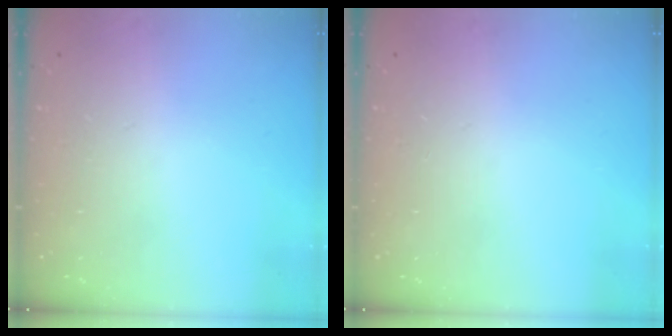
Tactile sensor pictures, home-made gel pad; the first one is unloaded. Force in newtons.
{"total": 0.0}